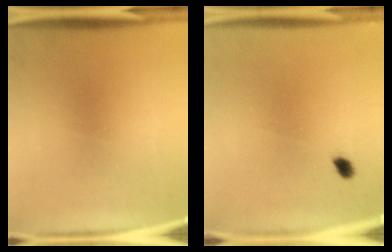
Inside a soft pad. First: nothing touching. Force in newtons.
{"total": 1.4}